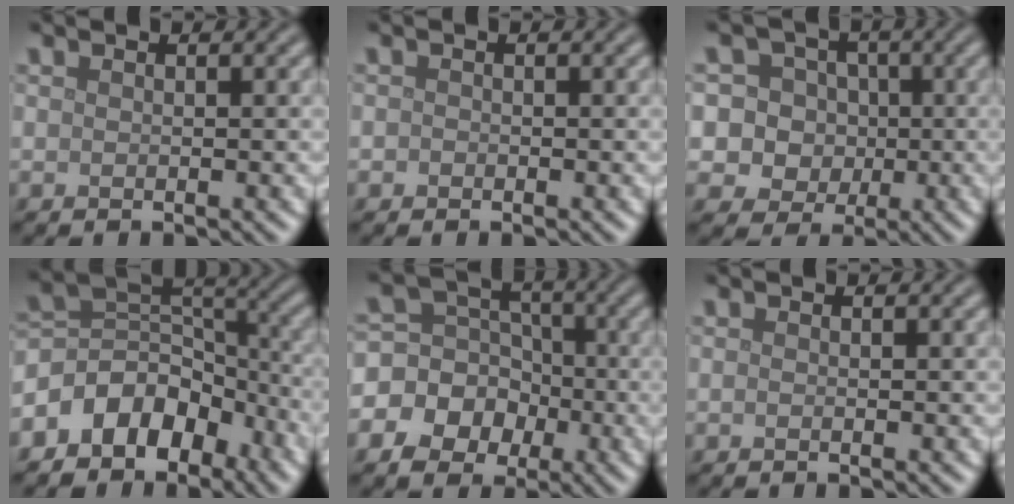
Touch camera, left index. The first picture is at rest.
{"total": 0.5, "force": [-0.2, 0.5, 0.1], "torque": [0.001, -0.004, -0.006]}
{"total": 8.4, "force": [1.3, 7.8, 2.8], "torque": [-0.062, 0.035, 0.005]}
{"total": 6.8, "force": [-4.1, 4.6, 2.9], "torque": [-0.025, 0.010, -0.086]}
{"total": 8.3, "force": [-2.4, 7.5, 2.6], "torque": [-0.045, 0.019, -0.068]}
{"total": 0.0}